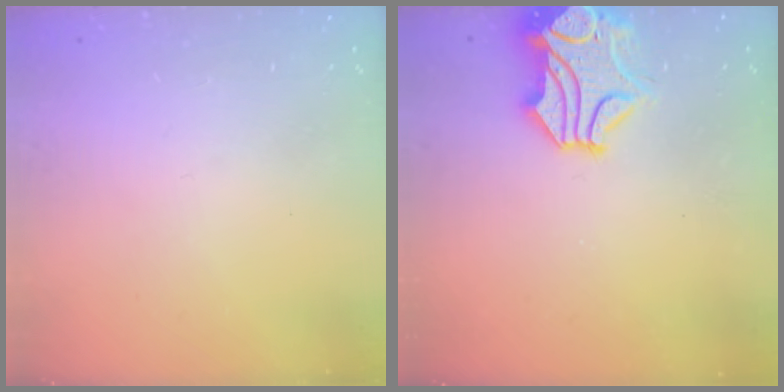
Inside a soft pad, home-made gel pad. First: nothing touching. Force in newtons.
{"total": 2.3, "press": 1.9, "slide": 1.3}